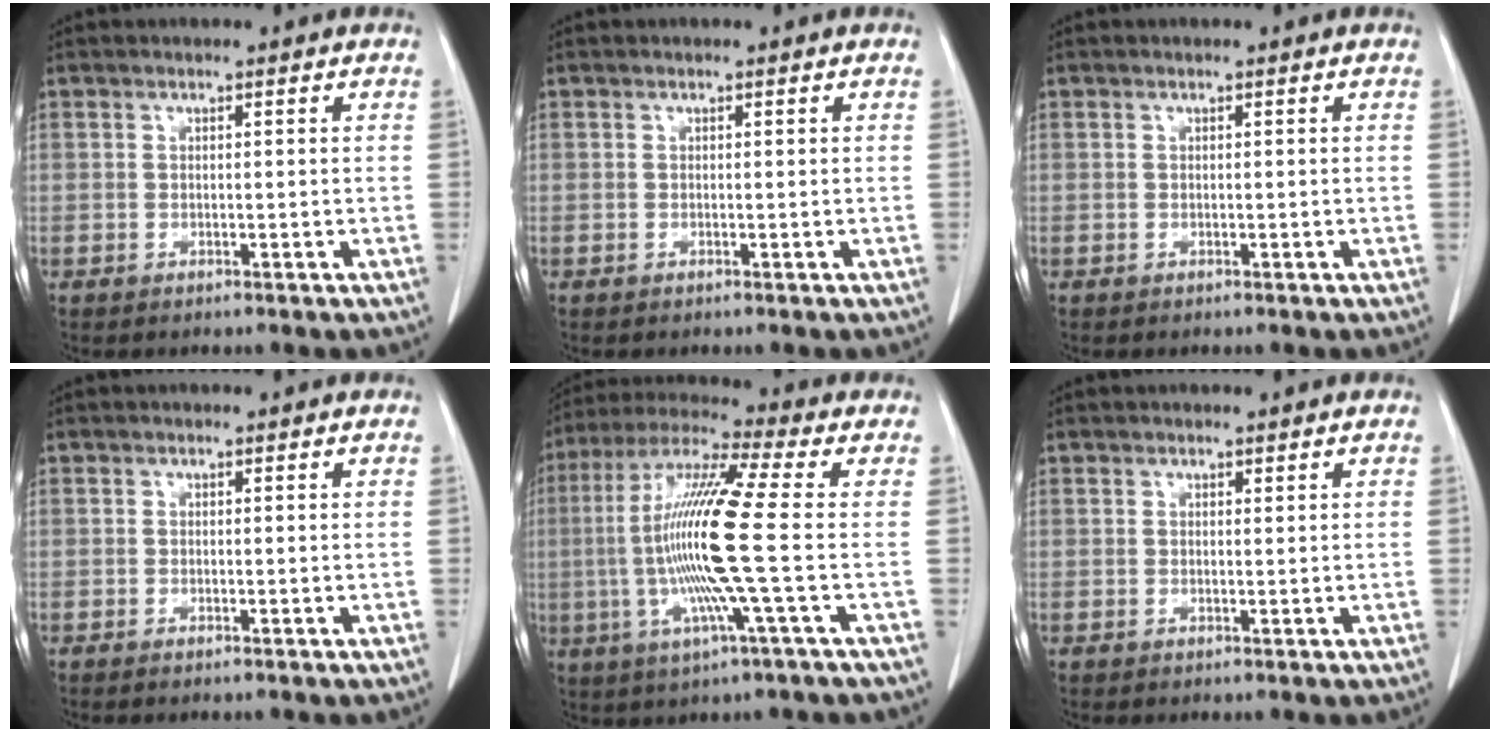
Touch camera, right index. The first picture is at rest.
{"total": 0.0}
{"total": 0.0}
{"total": 0.7, "force": [-0.6, 0.0, 0.4], "torque": [-0.010, -0.002, -0.009]}
{"total": 15.9, "force": [-1.5, -0.8, 15.8], "torque": [-0.322, -0.005, -0.042]}
{"total": 0.0}